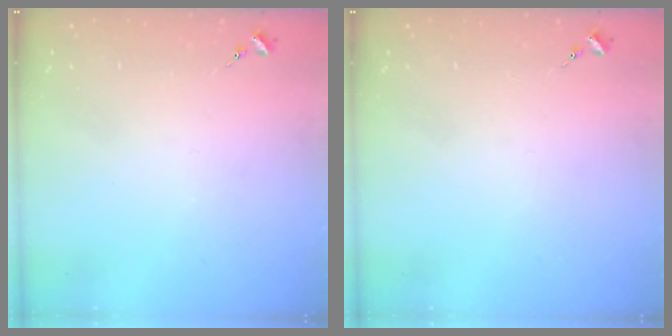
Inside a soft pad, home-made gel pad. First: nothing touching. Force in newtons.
{"total": 0.0}